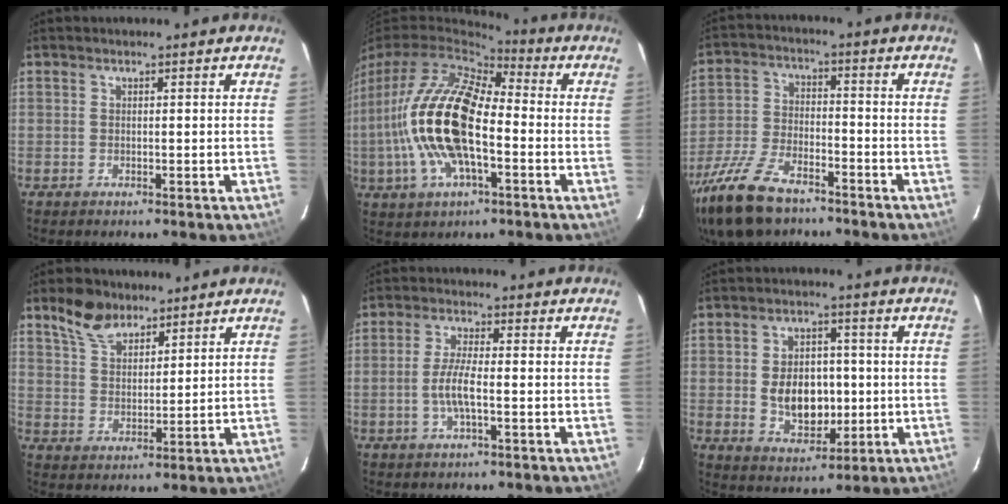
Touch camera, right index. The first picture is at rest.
{"total": 18.2, "force": [-2.9, 7.5, 16.4], "torque": [-0.330, -0.003, -0.057]}
{"total": 16.8, "force": [-12.1, 7.1, 9.2], "torque": [-0.215, -0.027, -0.229]}
{"total": 7.9, "force": [5.9, 4.0, 3.5], "torque": [-0.068, 0.017, 0.111]}
{"total": 5.4, "force": [-1.3, 0.9, 5.2], "torque": [-0.106, 0.000, -0.026]}
{"total": 10.4, "force": [-0.7, 6.9, 7.7], "torque": [-0.146, 0.005, 0.004]}